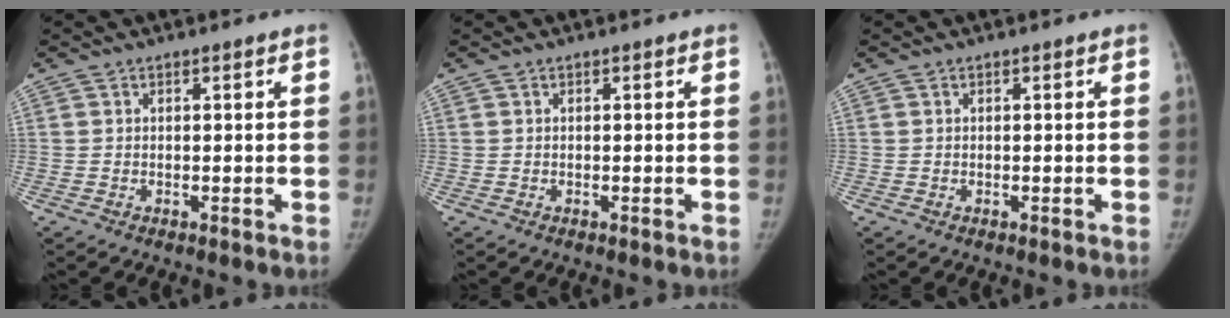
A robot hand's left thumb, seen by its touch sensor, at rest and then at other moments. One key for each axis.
{"total": 0.0}
{"total": 0.0}